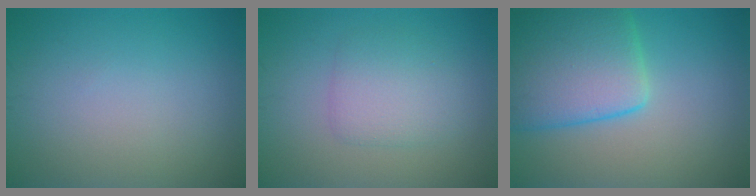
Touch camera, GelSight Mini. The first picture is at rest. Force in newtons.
{"total": 3.0, "press": 3.0, "slide": 0.0}
{"total": 8.8, "press": 8.7, "slide": 0.4}